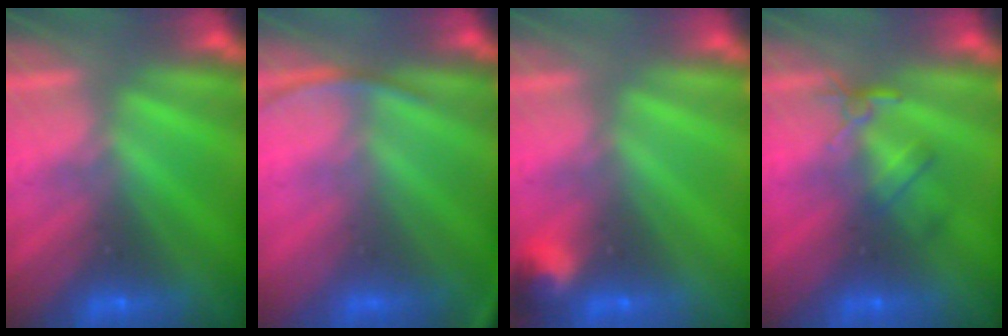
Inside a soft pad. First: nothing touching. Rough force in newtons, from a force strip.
{"total": 2.2}
{"total": 2.8}
{"total": 2.4}